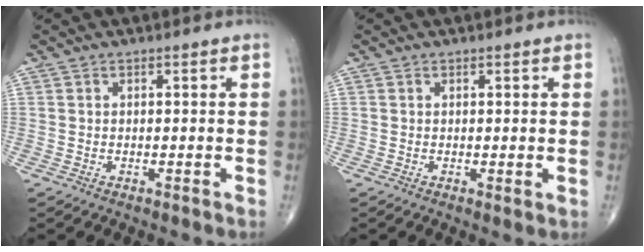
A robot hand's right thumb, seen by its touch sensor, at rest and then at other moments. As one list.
[{"total": 0.8, "force": [0.2, 0.3, 0.8], "torque": [-0.015, -0.005, 0.001]}]